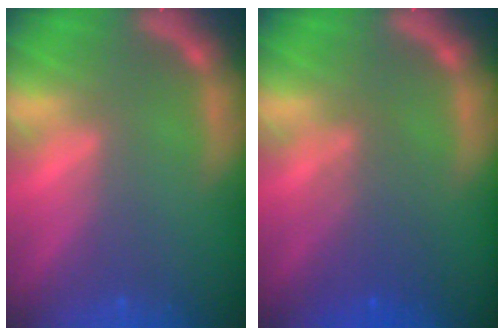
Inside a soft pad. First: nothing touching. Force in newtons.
{"total": 3.5}